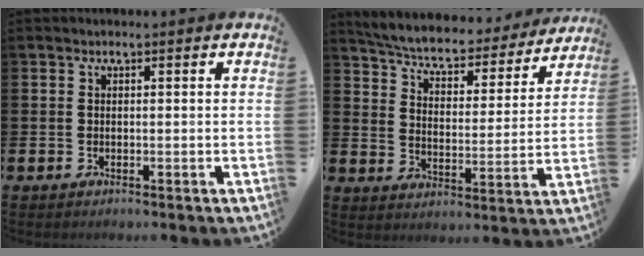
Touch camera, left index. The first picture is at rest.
{"total": 6.0, "force": [5.6, 1.2, 1.9], "torque": [-0.065, -0.044, 0.090]}